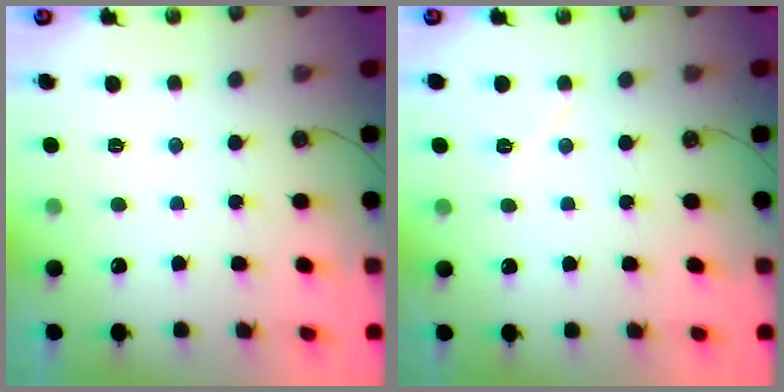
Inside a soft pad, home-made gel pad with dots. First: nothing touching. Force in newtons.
{"total": 5.6, "press": 5.1, "slide": 2.5}